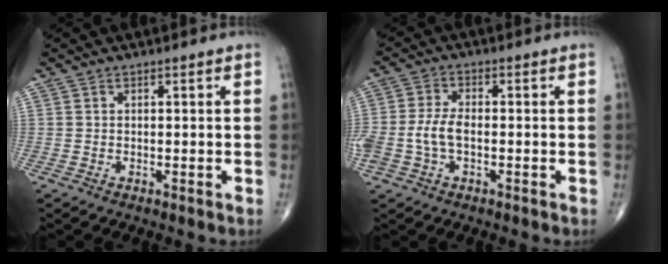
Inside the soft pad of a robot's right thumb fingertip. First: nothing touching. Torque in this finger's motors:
{"motor_torque": [1.26, 1.10, 0.84, -0.41, 0.06]}